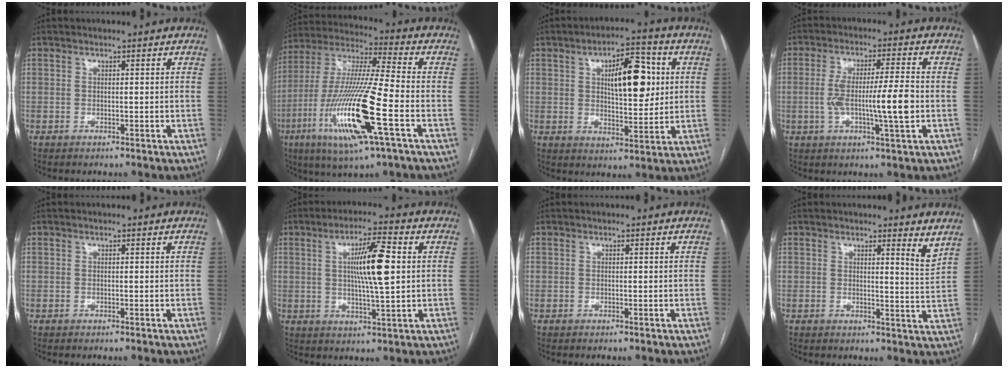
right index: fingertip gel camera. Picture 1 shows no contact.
{"total": 20.3, "force": [-7.0, 1.3, 19.1], "torque": [-0.412, -0.030, -0.132]}
{"total": 11.0, "force": [2.7, 4.0, 10.0], "torque": [-0.153, 0.015, 0.045]}
{"total": 10.1, "force": [-1.5, 0.5, 10.0], "torque": [-0.179, 0.003, -0.027]}
{"total": 0.0}
{"total": 9.4, "force": [1.5, 0.6, 9.3], "torque": [-0.163, 0.002, 0.026]}
{"total": 0.0}
{"total": 3.2, "force": [2.6, -0.1, 1.8], "torque": [-0.028, -0.030, 0.025]}